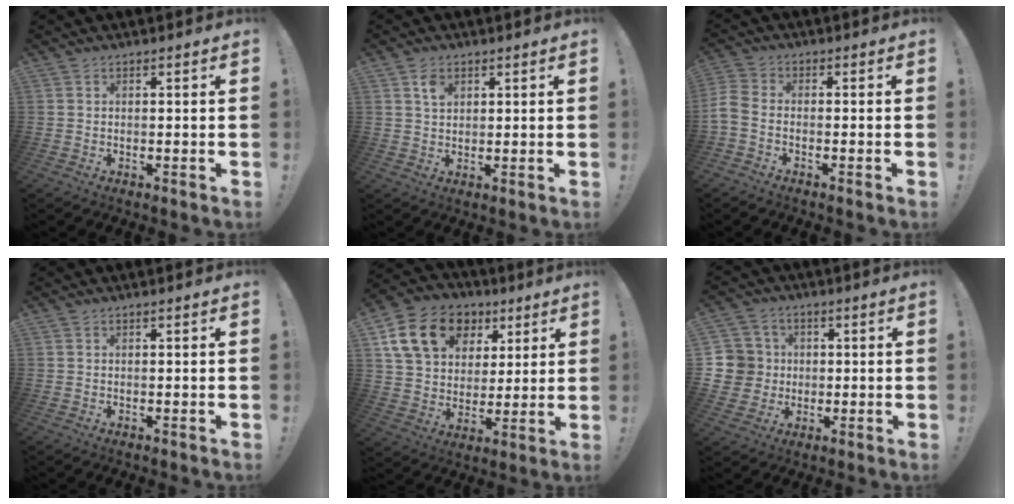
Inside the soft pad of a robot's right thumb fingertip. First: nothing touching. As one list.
[{"total": 3.9, "force": [2.0, 2.5, 2.2], "torque": [-0.026, -0.006, 0.033]}, {"total": 4.0, "force": [-1.6, 2.0, 3.1], "torque": [-0.075, -0.004, -0.027]}, {"total": 0.0}, {"total": 18.3, "force": [7.8, 13.6, 9.4], "torque": [-0.152, -0.021, 0.158]}, {"total": 7.9, "force": [0.7, 7.8, 1.5], "torque": [-0.030, 0.000, 0.023]}]